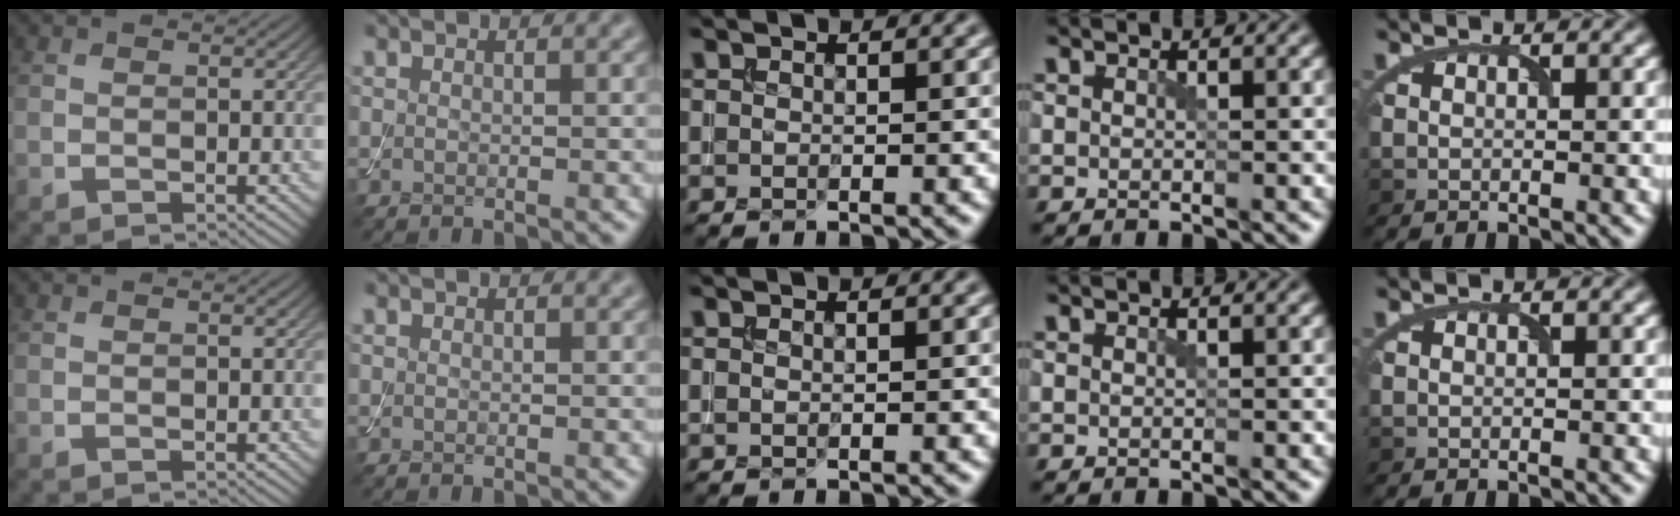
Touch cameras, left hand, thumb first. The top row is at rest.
{}